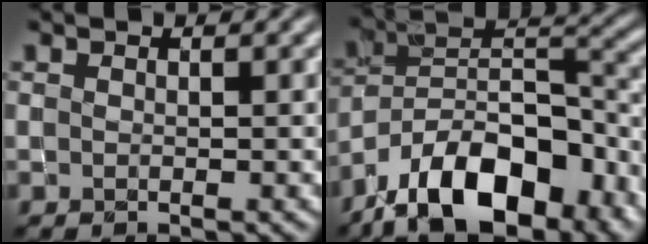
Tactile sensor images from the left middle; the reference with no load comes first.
{"total": 14.4, "force": [-9.8, 6.6, 8.2], "torque": [-0.141, 0.016, -0.176]}